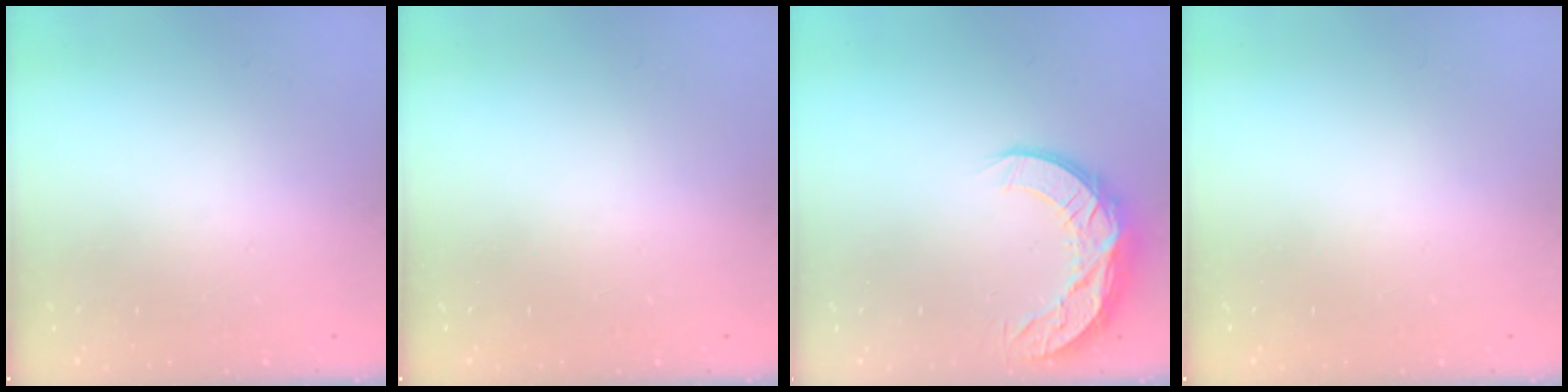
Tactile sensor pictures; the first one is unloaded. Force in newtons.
{"total": 0.0}
{"total": 11.3, "press": 11.3, "slide": 0.7}
{"total": 0.0}